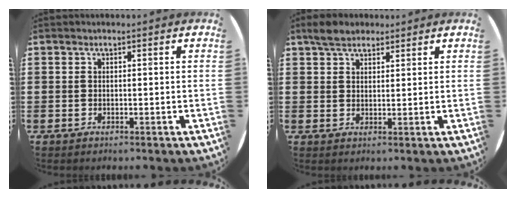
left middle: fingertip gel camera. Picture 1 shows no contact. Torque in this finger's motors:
{"motor_torque": [0.08, -0.07, 0.08, 0.07]}